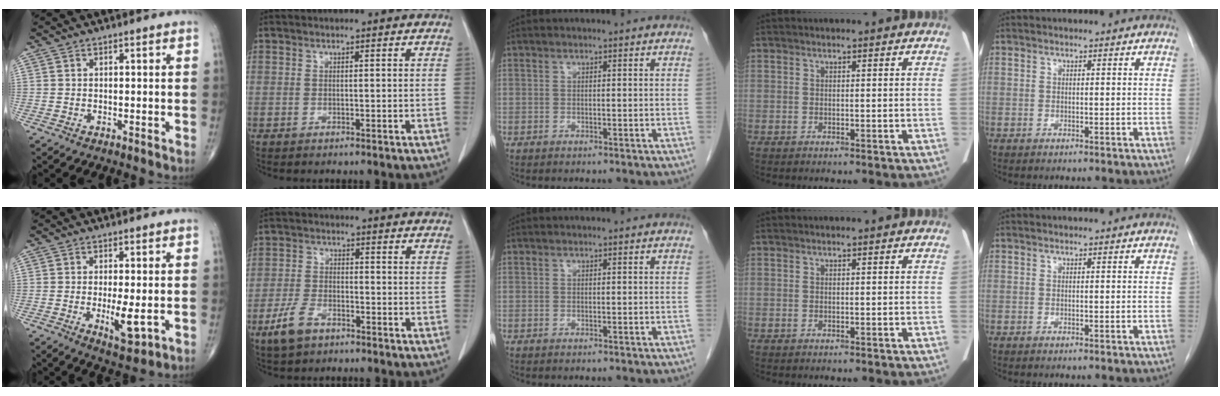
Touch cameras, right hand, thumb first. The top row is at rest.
{"thumb": {"total": 5.9, "force": [-0.9, 1.9, 5.6], "torque": [-0.095, -0.016, -0.011]}, "index": {"total": 5.7, "force": [-3.7, 2.8, 3.3], "torque": [-0.077, -0.002, -0.069]}}